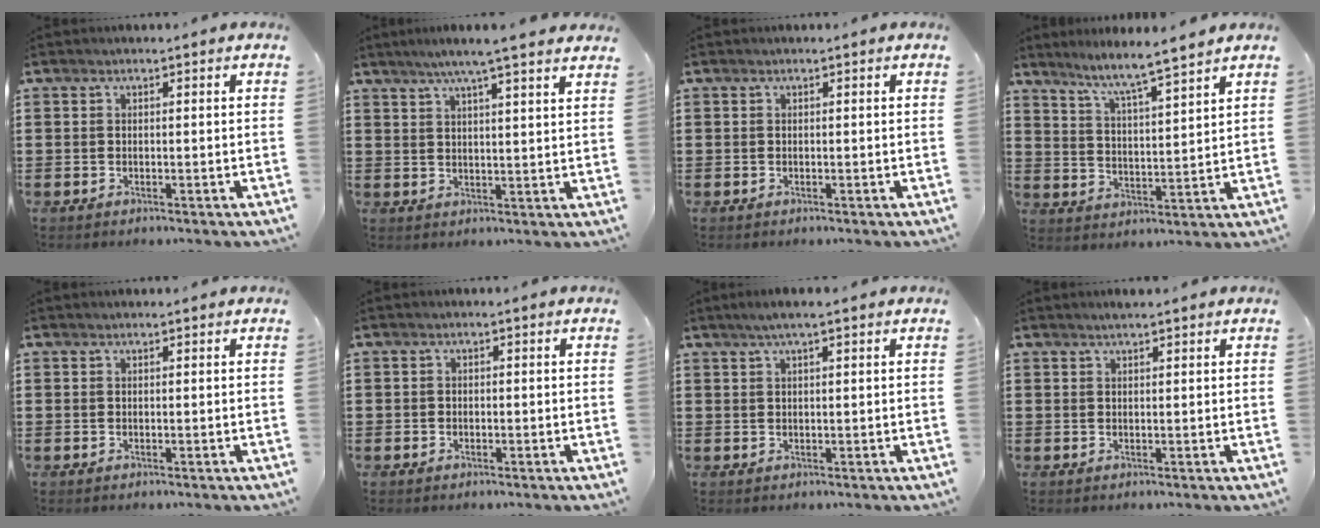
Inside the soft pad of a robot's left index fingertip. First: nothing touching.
{"total": 5.4, "force": [4.3, -0.6, 3.2], "torque": [-0.074, -0.008, 0.074]}
{"total": 0.0}
{"total": 5.2, "force": [4.7, -1.0, 1.9], "torque": [-0.060, -0.035, 0.074]}
{"total": 0.0}
{"total": 0.8, "force": [-0.3, 0.7, 0.1], "torque": [-0.005, 0.003, -0.007]}
{"total": 2.6, "force": [1.5, 0.2, 2.1], "torque": [-0.041, 0.003, 0.026]}
{"total": 1.4, "force": [1.2, 0.0, 0.7], "torque": [-0.014, 0.000, 0.021]}